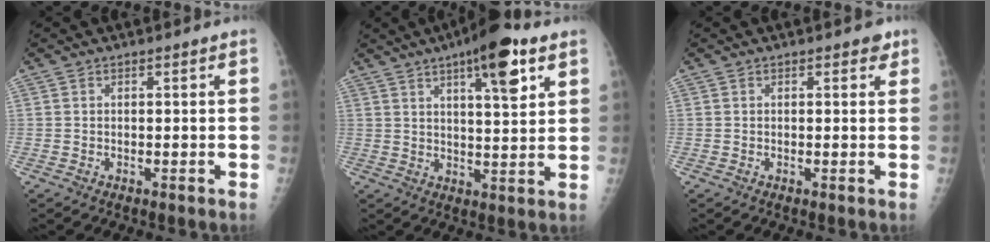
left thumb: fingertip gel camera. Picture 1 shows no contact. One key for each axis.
{"total": 12.0, "fx": 6.3, "fy": 3.2, "fz": 9.6, "tx": -0.127, "ty": -0.023, "tz": 0.090}
{"total": 1.4, "fx": 0.8, "fy": 0.8, "fz": 0.7, "tx": 0.006, "ty": -0.002, "tz": 0.005}